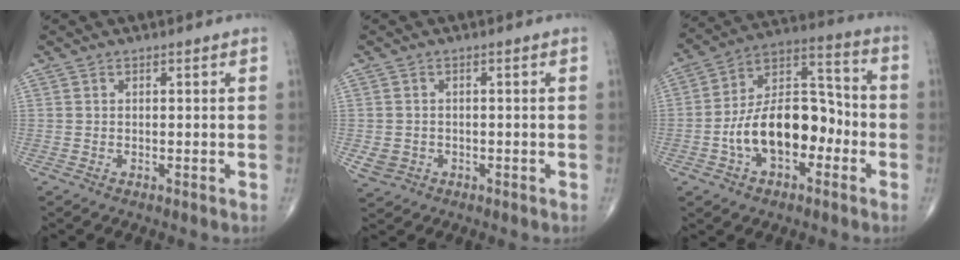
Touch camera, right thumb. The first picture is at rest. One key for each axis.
{"total": 3.0, "fx": -0.8, "fy": 2.6, "fz": 1.0, "tx": -0.014, "ty": 0.004, "tz": -0.007}
{"total": 16.8, "fx": -4.4, "fy": 9.8, "fz": 12.9, "tx": -0.196, "ty": 0.051, "tz": -0.080}